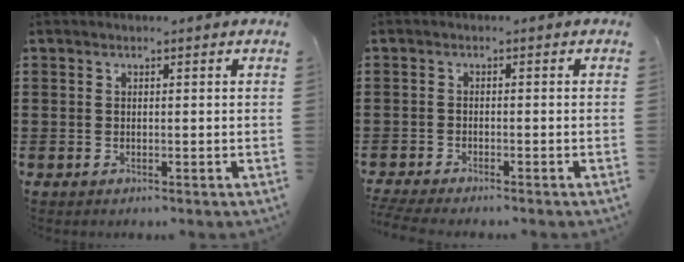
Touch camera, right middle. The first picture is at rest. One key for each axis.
{"total": 1.9, "fx": -1.8, "fy": 0.0, "fz": 0.5, "tx": -0.016, "ty": -0.003, "tz": -0.038}